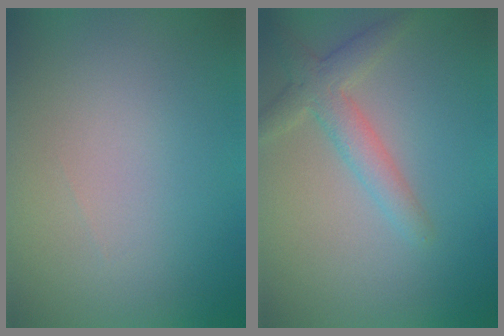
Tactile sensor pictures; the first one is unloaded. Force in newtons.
{"total": 3.2, "press": 3.1, "slide": 0.3}